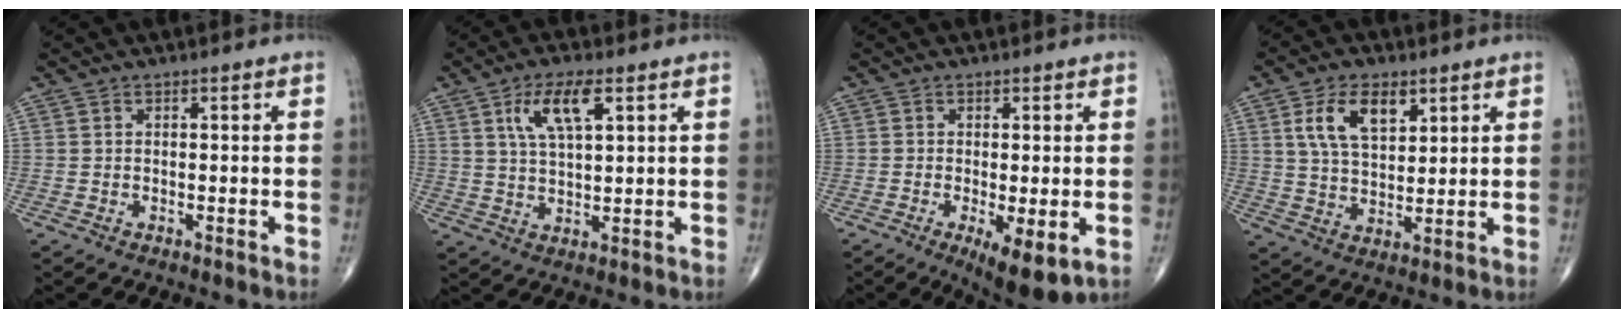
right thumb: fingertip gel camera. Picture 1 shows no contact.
{"total": 8.2, "force": [3.6, 3.0, 6.8], "torque": [-0.126, -0.007, 0.069]}
{"total": 8.0, "force": [-2.4, 2.6, 7.2], "torque": [-0.112, -0.022, -0.033]}
{"total": 9.7, "force": [4.2, 5.3, 6.9], "torque": [-0.114, -0.016, 0.083]}